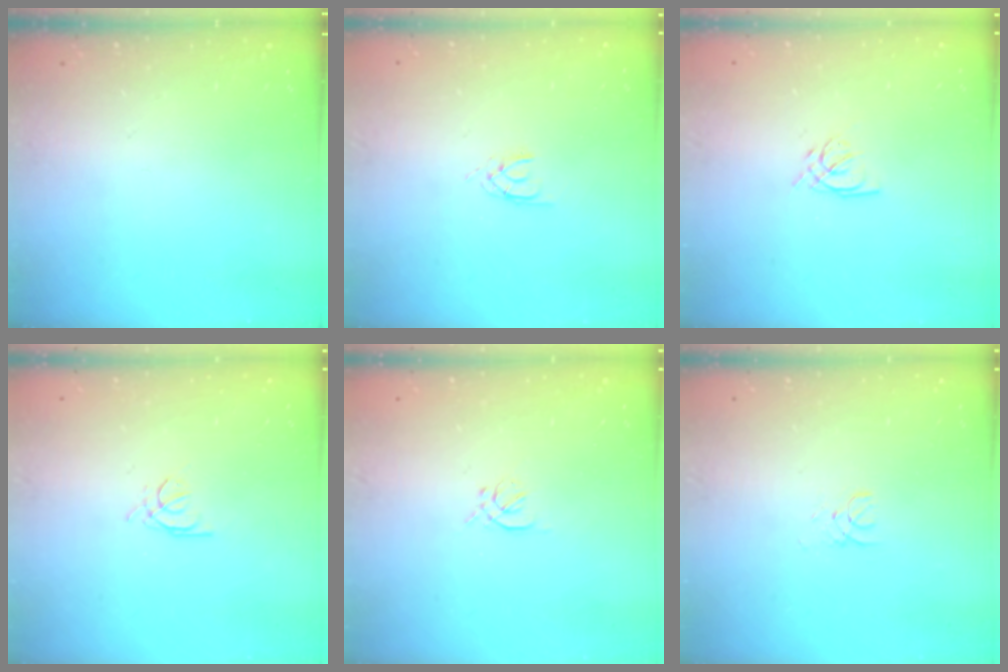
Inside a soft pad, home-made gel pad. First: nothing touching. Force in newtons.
{"total": 1.3, "press": 1.2, "slide": 0.3}
{"total": 3.3, "press": 3.3, "slide": 0.3}
{"total": 1.2, "press": 1.1, "slide": 0.4}
{"total": 1.0, "press": 0.9, "slide": 0.4}
{"total": 1.0, "press": 1.0, "slide": 0.1}